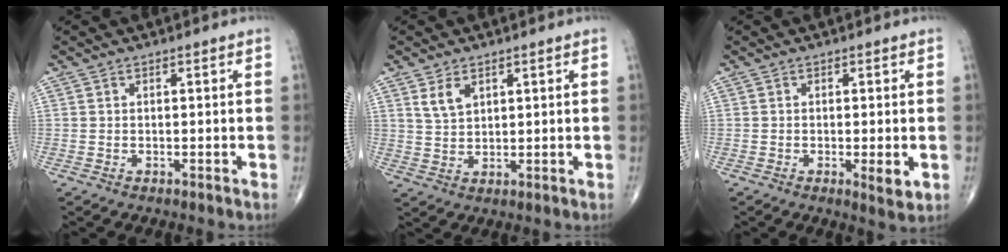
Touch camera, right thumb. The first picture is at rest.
{"total": 4.1, "force": [2.2, 2.4, 2.5], "torque": [-0.039, -0.013, 0.047]}
{"total": 3.2, "force": [-0.7, 0.9, 3.0], "torque": [-0.049, -0.010, -0.013]}